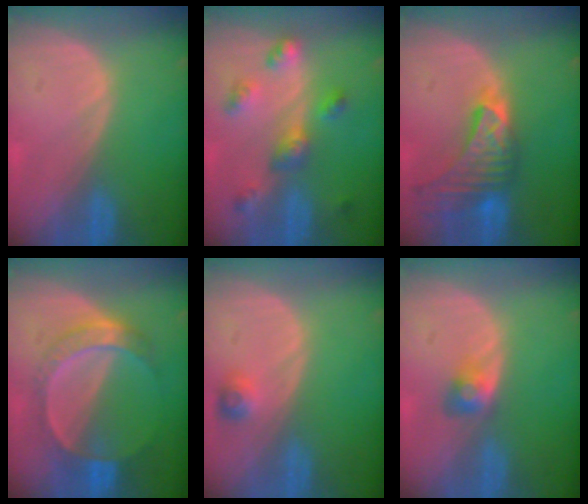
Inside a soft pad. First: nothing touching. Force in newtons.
{"total": 6.5, "press": 5.8, "slide": 3.0}
{"total": 9.2, "press": 8.2, "slide": 4.2}
{"total": 6.9, "press": 6.5, "slide": 2.4}
{"total": 2.4, "press": 2.2, "slide": 0.9}
{"total": 2.8, "press": 2.5, "slide": 1.2}